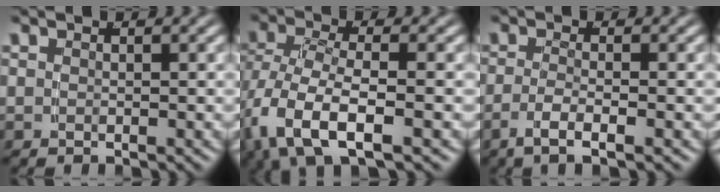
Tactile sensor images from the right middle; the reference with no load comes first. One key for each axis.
{"total": 6.4, "fx": -1.9, "fy": 3.4, "fz": 5.0, "tx": -0.130, "ty": -0.038, "tz": -0.010}
{"total": 2.7, "fx": -1.5, "fy": 0.3, "fz": 2.2, "tx": -0.044, "ty": -0.008, "tz": -0.024}